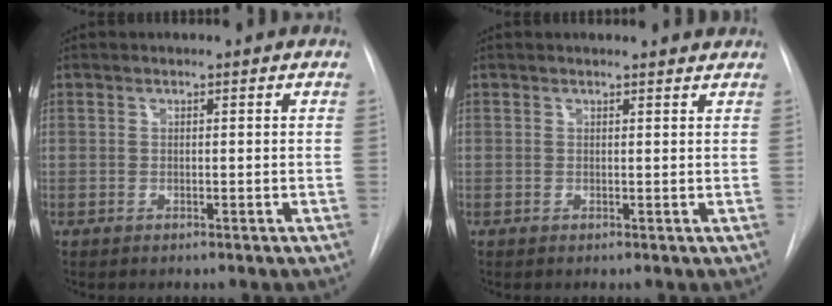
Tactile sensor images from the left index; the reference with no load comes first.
{"total": 2.7, "force": [2.6, 0.6, 0.4], "torque": [-0.009, 0.005, 0.019]}